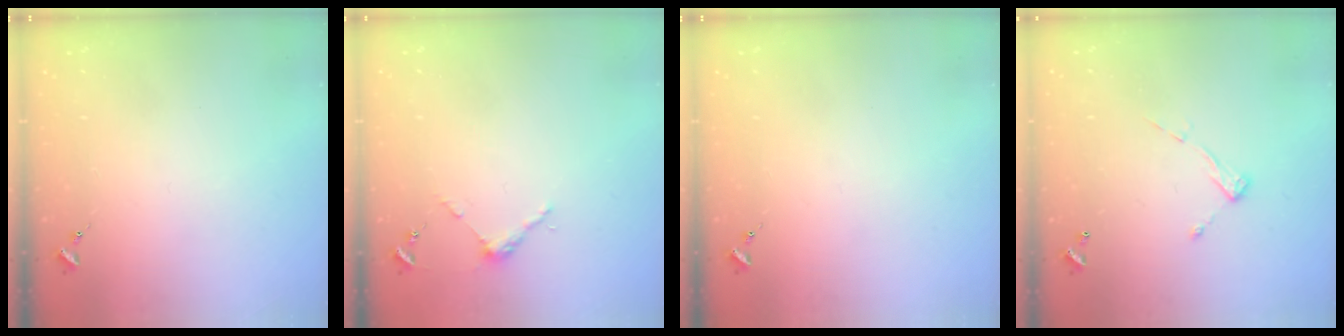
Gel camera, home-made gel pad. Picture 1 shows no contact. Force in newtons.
{"total": 3.9, "press": 3.9, "slide": 0.2}
{"total": 0.0}
{"total": 6.3, "press": 6.3, "slide": 0.3}